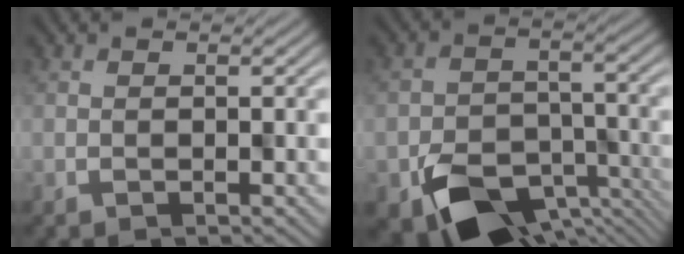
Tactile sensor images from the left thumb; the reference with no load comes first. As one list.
[{"total": 11.2, "force": [-6.6, 6.6, 6.2], "torque": [-0.113, -0.030, -0.101]}]